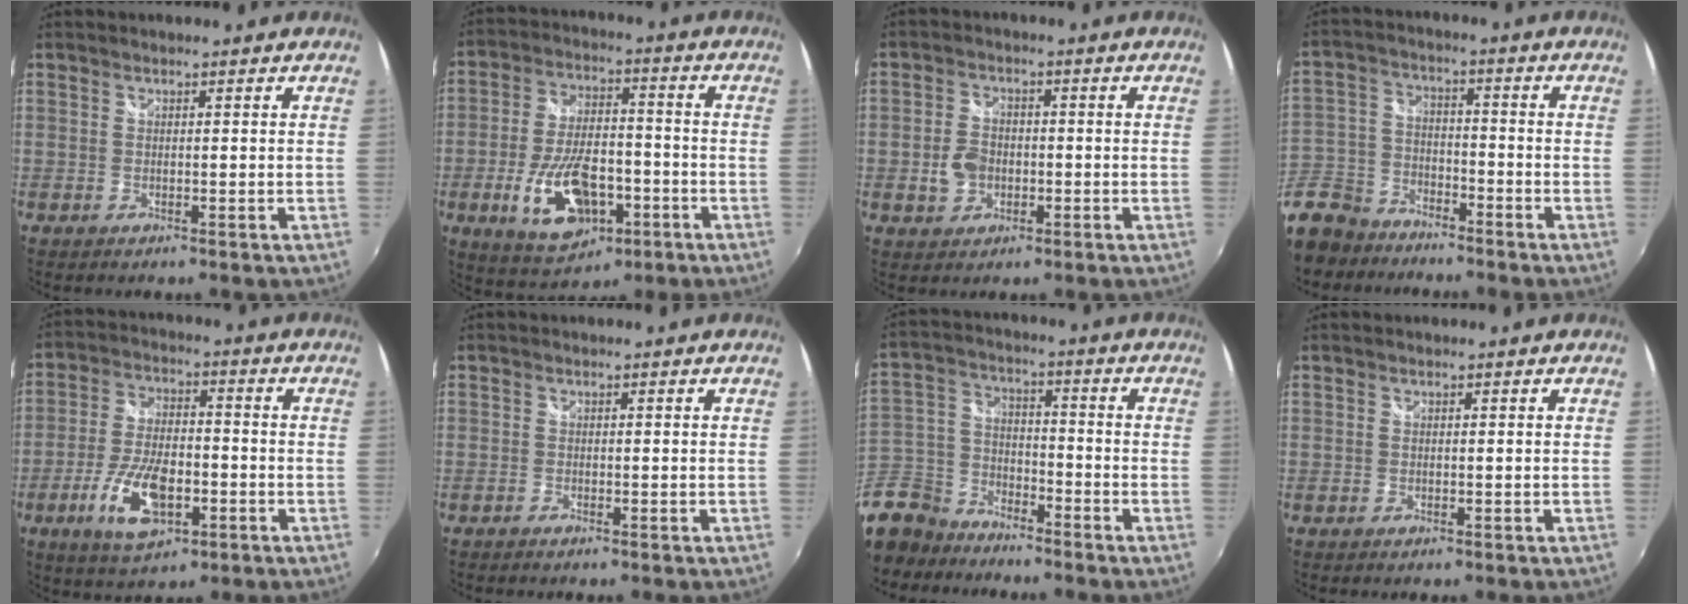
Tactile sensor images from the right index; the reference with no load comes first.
{"total": 14.5, "force": [-5.3, 7.6, 11.2], "torque": [-0.230, -0.002, -0.076]}
{"total": 5.1, "force": [-1.3, 4.0, 2.8], "torque": [-0.061, 0.009, -0.021]}
{"total": 14.3, "force": [-10.7, 8.1, 5.1], "torque": [-0.149, 0.000, -0.198]}
{"total": 12.8, "force": [-5.1, 5.9, 10.1], "torque": [-0.208, -0.006, -0.086]}
{"total": 0.6, "force": [-0.5, 0.1, 0.2], "torque": [-0.004, -0.003, -0.012]}
{"total": 15.9, "force": [-11.6, 9.5, 5.4], "torque": [-0.165, 0.009, -0.215]}
{"total": 0.0}